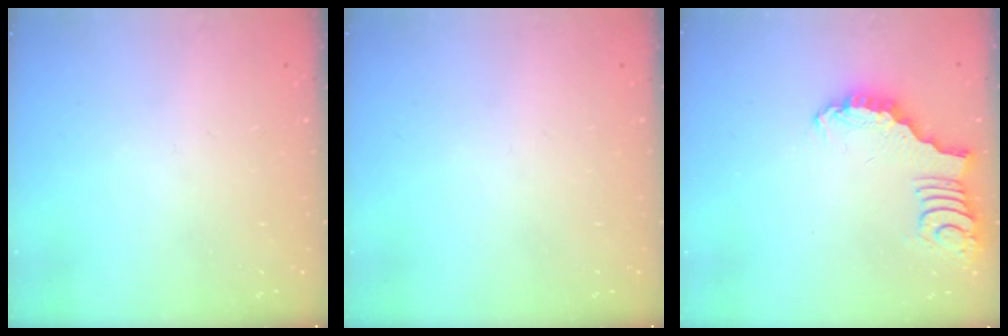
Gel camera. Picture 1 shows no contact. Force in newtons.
{"total": 0.0}
{"total": 2.2, "press": 2.2, "slide": 0.0}